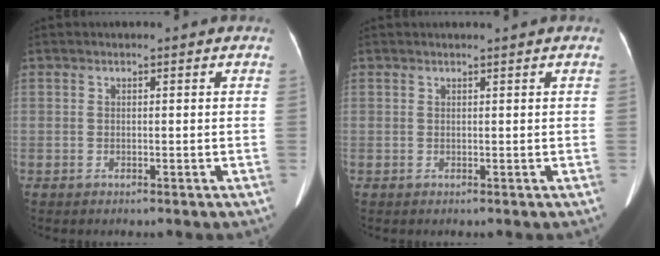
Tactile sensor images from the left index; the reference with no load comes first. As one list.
[{"total": 1.1, "force": [0.9, -0.3, 0.5], "torque": [-0.008, 0.006, 0.022]}]